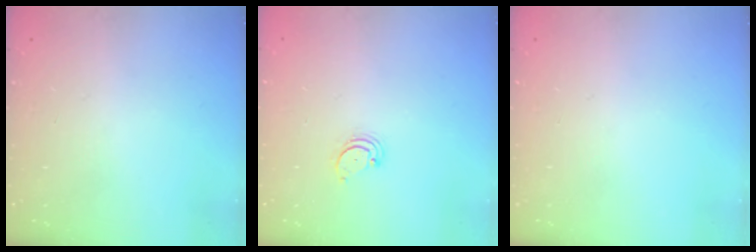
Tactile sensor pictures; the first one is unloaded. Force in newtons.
{"total": 2.6, "press": 2.5, "slide": 0.3}
{"total": 0.0}